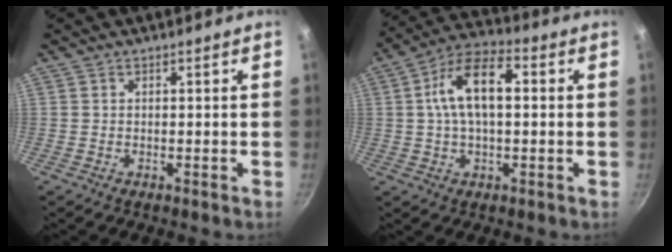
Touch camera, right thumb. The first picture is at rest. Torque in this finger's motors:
{"motor_torque": [0.61, 2.99, 1.10, 0.05, 0.13]}